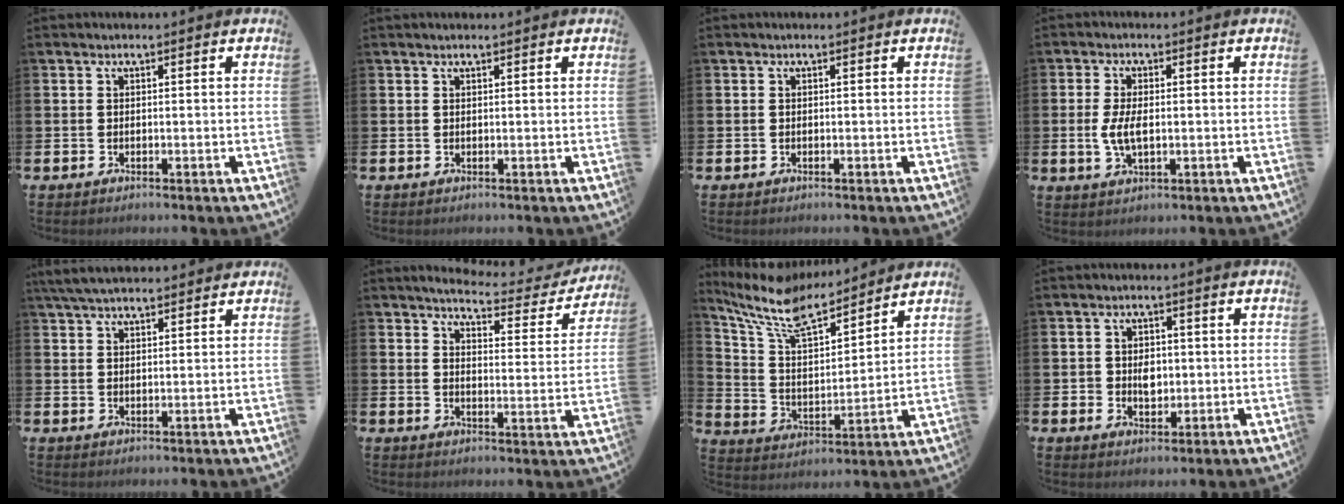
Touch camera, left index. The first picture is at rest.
{"total": 0.7, "force": [0.6, 0.1, 0.2], "torque": [0.000, 0.000, 0.010]}
{"total": 0.0}
{"total": 4.2, "force": [0.0, 2.0, 3.7], "torque": [-0.073, 0.002, -0.004]}
{"total": 4.7, "force": [4.3, 1.0, 1.6], "torque": [-0.043, -0.007, 0.082]}
{"total": 4.2, "force": [3.9, 0.8, 1.2], "torque": [-0.028, -0.036, 0.058]}
{"total": 9.6, "force": [8.6, 2.4, 3.6], "torque": [-0.111, -0.054, 0.151]}
{"total": 3.3, "force": [0.0, 2.6, 2.0], "torque": [-0.017, -0.001, -0.009]}